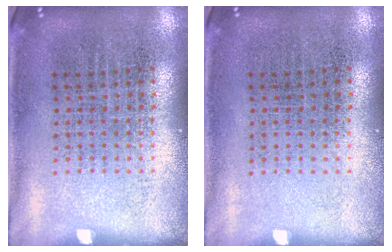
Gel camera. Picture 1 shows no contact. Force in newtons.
{"total": 0.0}